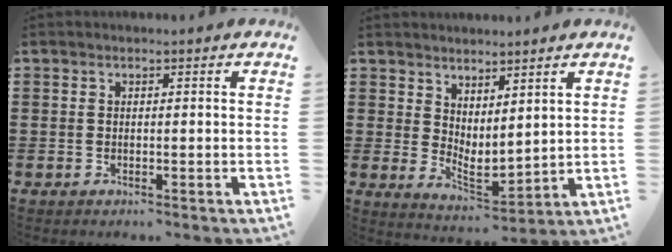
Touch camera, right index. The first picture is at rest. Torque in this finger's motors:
{"motor_torque": [0.15, 0.16, 0.14, 0.03]}